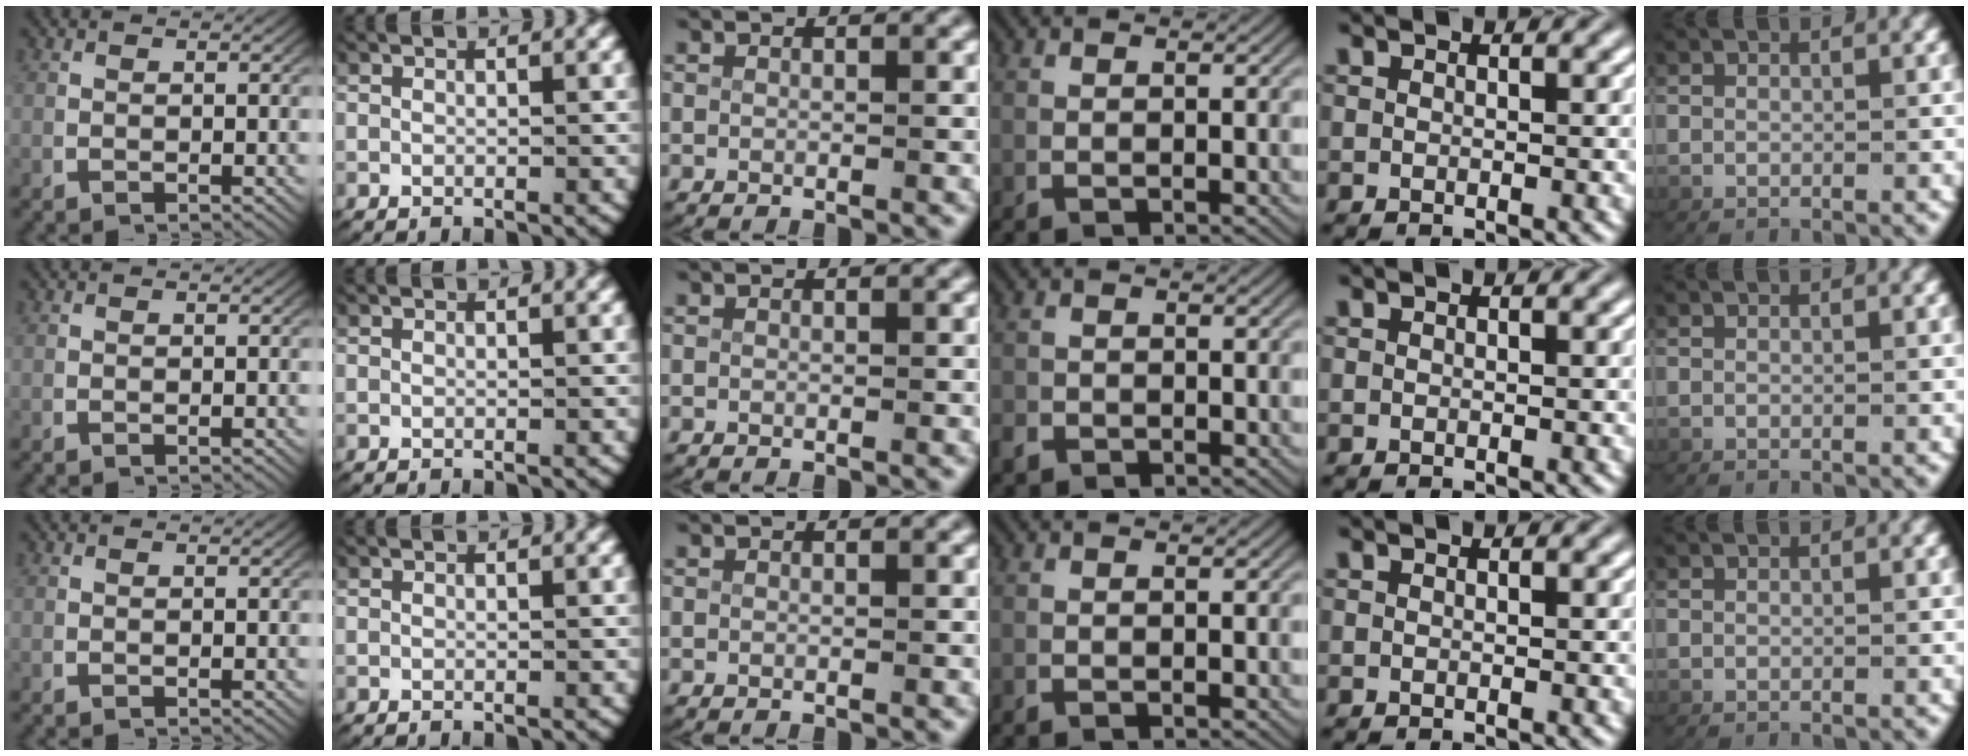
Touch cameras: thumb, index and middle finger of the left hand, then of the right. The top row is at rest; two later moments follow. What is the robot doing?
{"motion": "lift_and_place", "object": "paper"}